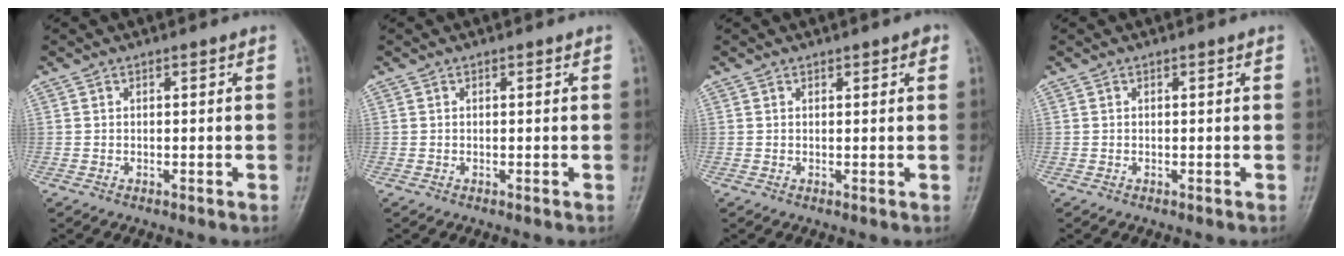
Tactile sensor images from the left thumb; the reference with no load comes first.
{"total": 0.0}
{"total": 1.6, "force": [0.9, 0.6, 1.1], "torque": [-0.006, -0.001, 0.009]}
{"total": 0.0}